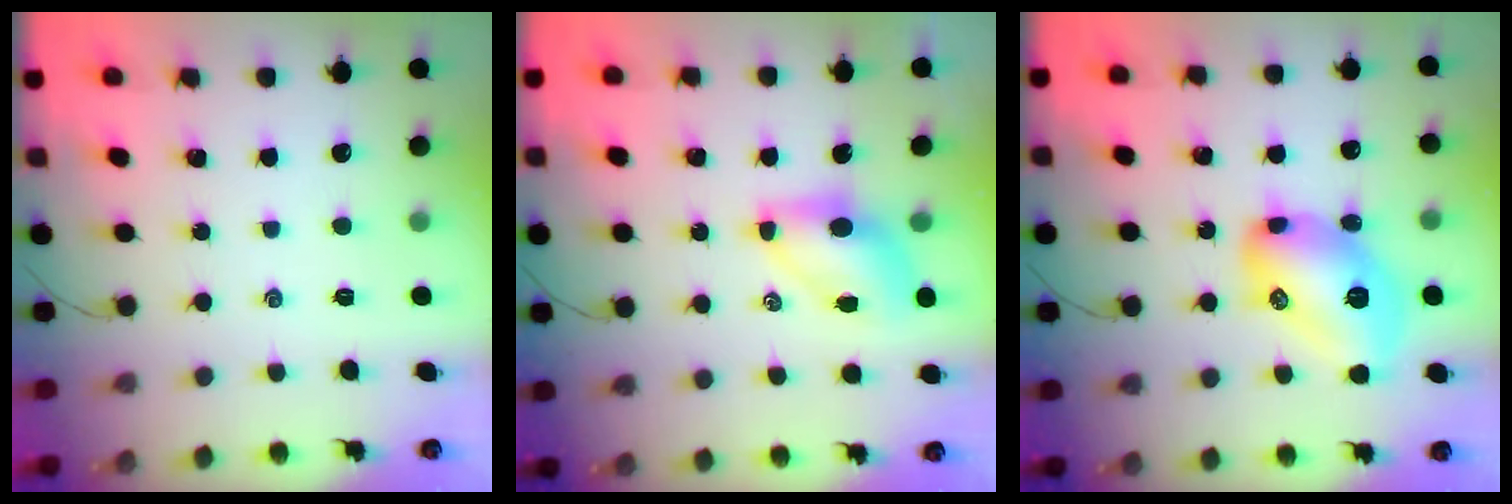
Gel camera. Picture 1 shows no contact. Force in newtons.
{"total": 6.9, "press": 6.8, "slide": 0.8}
{"total": 16.6, "press": 16.6, "slide": 0.4}